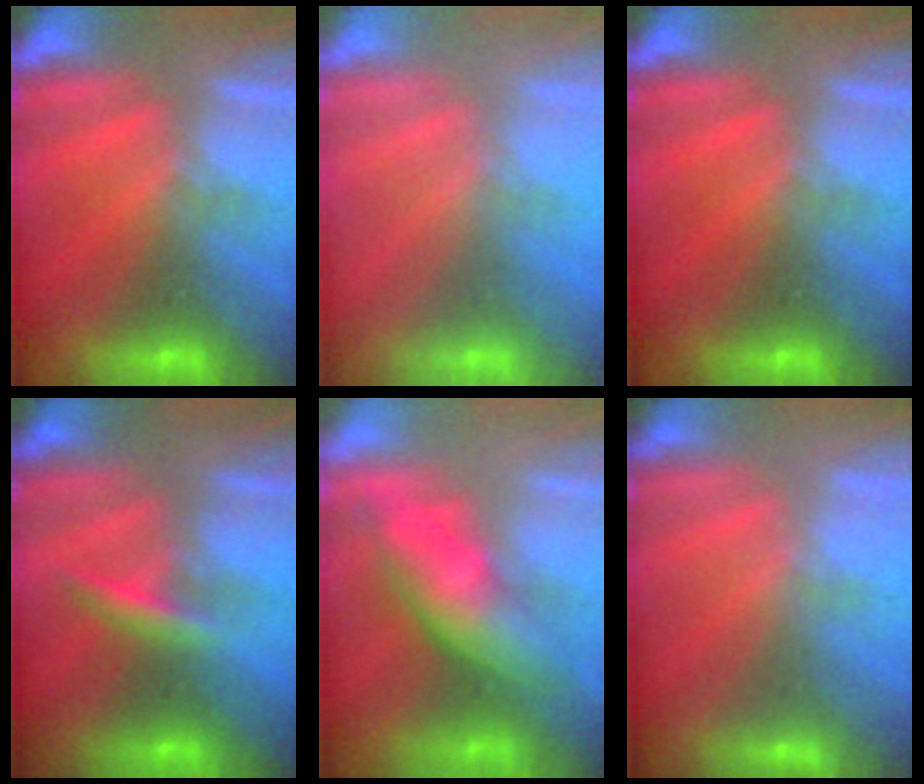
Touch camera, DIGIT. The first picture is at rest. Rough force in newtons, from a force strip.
{"total": 4.2}
{"total": 0.0}
{"total": 2.7}
{"total": 4.6}
{"total": 2.1}